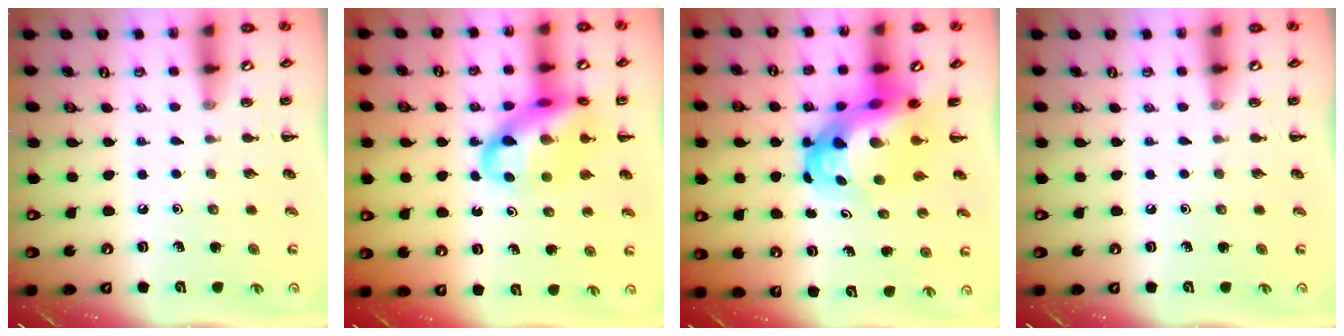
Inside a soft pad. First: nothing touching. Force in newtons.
{"total": 17.0, "press": 16.6, "slide": 3.6}
{"total": 7.8, "press": 7.4, "slide": 2.4}
{"total": 0.0}